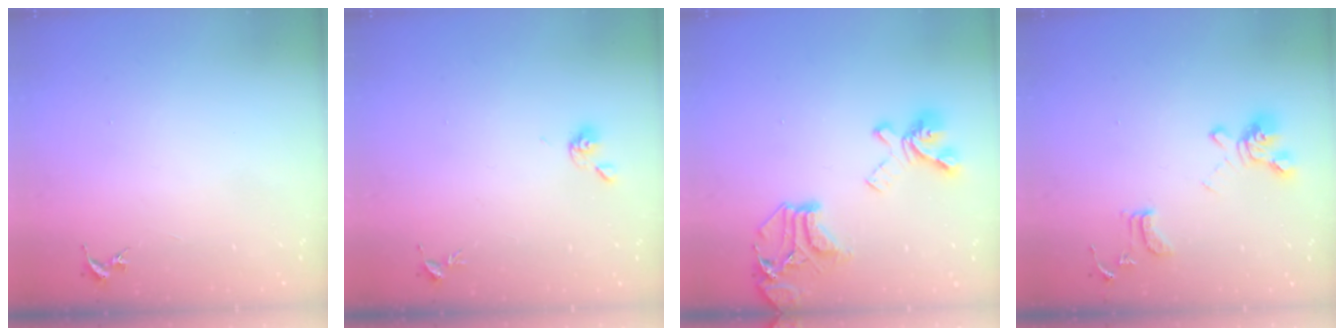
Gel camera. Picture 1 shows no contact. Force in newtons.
{"total": 5.6, "press": 5.6, "slide": 1.0}
{"total": 21.7, "press": 21.6, "slide": 2.0}
{"total": 14.3, "press": 14.2, "slide": 1.5}